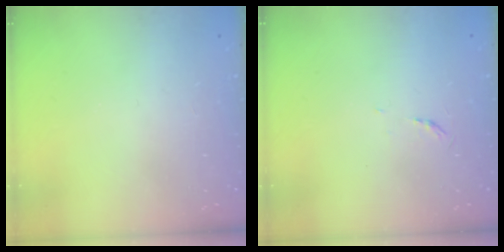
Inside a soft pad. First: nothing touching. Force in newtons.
{"total": 3.1, "press": 3.0, "slide": 0.5}